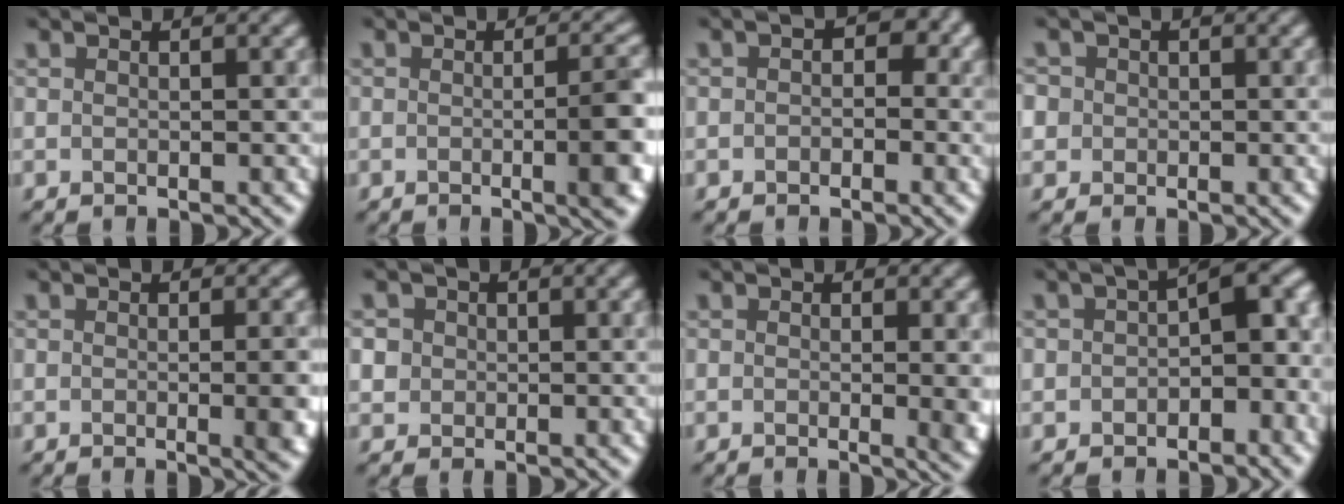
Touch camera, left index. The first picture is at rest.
{"total": 5.9, "force": [-0.9, 1.7, 5.6], "torque": [-0.063, -0.003, -0.009]}
{"total": 2.4, "force": [0.1, 1.8, 1.5], "torque": [-0.008, 0.002, -0.010]}
{"total": 3.3, "force": [1.0, 3.0, 1.2], "torque": [-0.011, 0.022, -0.004]}
{"total": 5.6, "force": [-0.7, 2.5, 5.0], "torque": [-0.029, 0.001, -0.008]}
{"total": 3.8, "force": [1.0, 3.3, 1.4], "torque": [-0.019, 0.024, 0.001]}
{"total": 3.6, "force": [-0.2, 1.5, 3.3], "torque": [-0.029, -0.008, -0.003]}
{"total": 6.9, "force": [-0.5, 4.2, 5.5], "torque": [-0.055, 0.015, -0.022]}